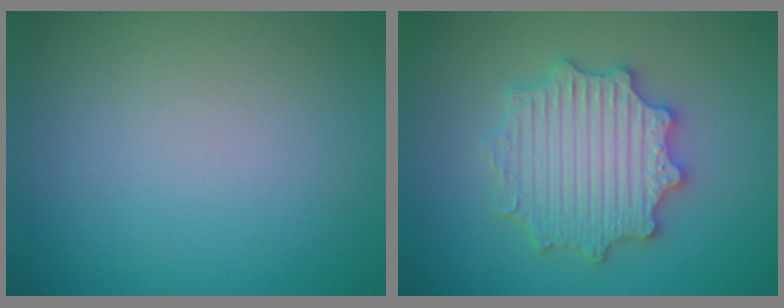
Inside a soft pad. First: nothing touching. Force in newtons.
{"total": 5.6, "press": 5.5, "slide": 1.0}